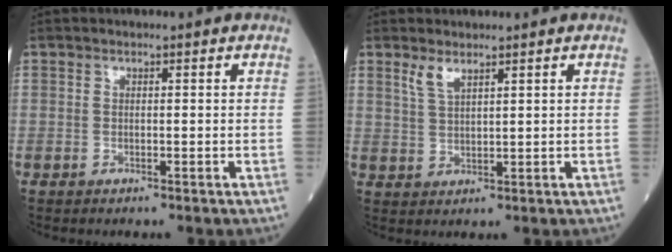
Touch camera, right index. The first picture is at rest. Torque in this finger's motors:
{"motor_torque": [0.23, 0.24, 0.01, 0.04]}